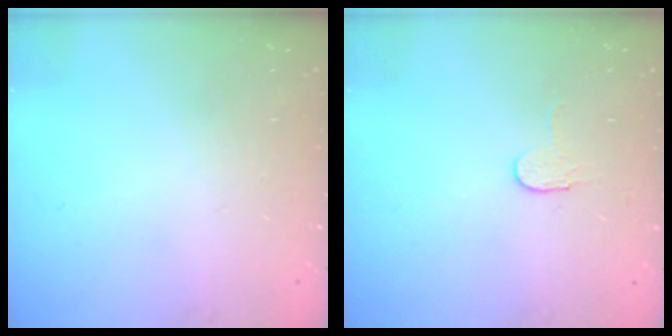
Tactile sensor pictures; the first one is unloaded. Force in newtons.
{"total": 3.2, "press": 3.2, "slide": 0.3}